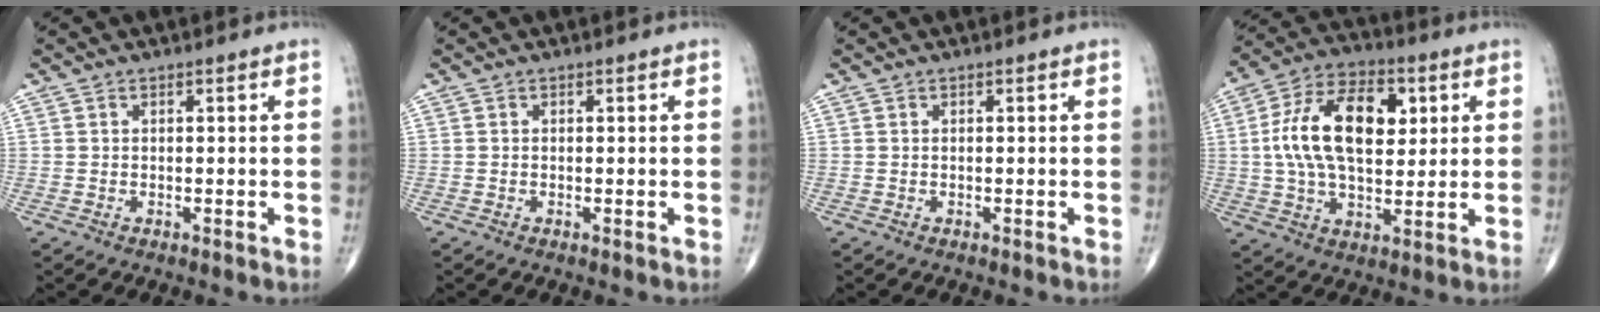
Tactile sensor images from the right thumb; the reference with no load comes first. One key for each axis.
{"total": 0.0}
{"total": 0.0}
{"total": 18.0, "fx": 3.4, "fy": 10.1, "fz": 14.4, "tx": -0.241, "ty": 0.011, "tz": 0.055}